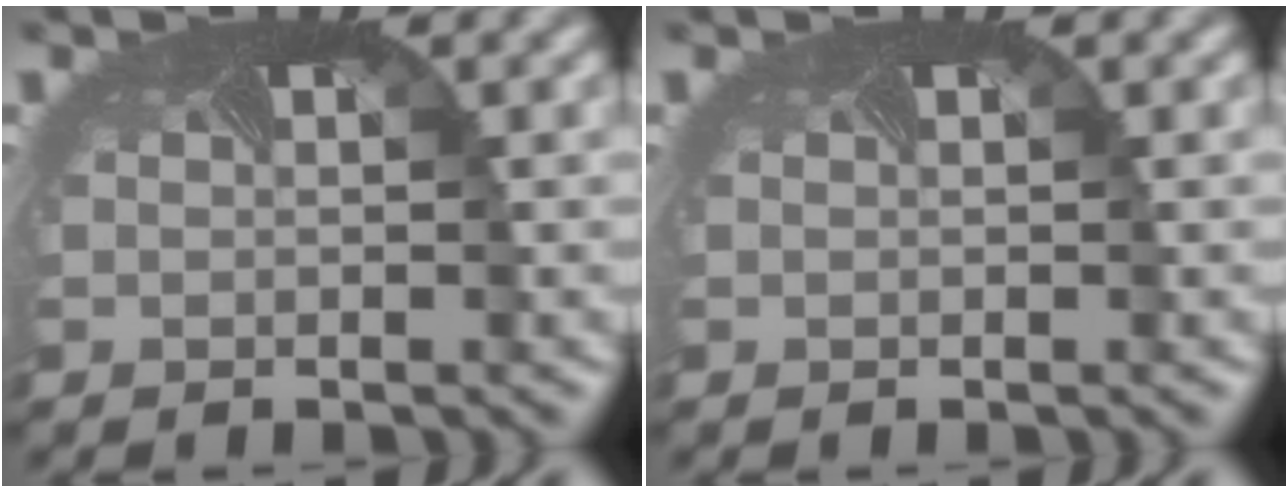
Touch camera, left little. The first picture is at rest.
{"total": 0.0}